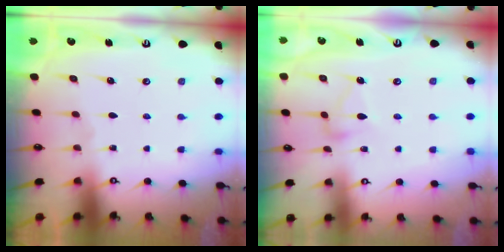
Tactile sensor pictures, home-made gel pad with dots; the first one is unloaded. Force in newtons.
{"total": 5.3, "press": 5.3, "slide": 0.3}